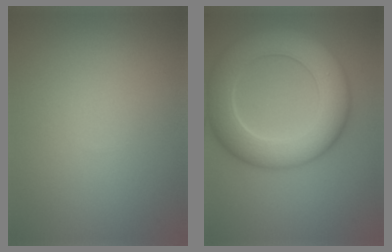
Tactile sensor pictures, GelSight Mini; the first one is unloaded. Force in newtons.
{"total": 9.1, "press": 9.1, "slide": 0.5}